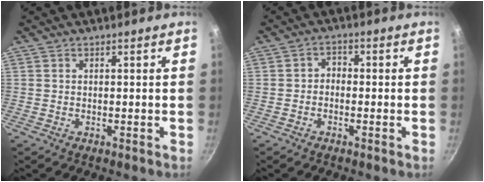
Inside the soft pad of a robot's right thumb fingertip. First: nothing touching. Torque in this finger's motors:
{"motor_torque": [-0.39, -0.12, 0.24, -0.39, 0.02]}